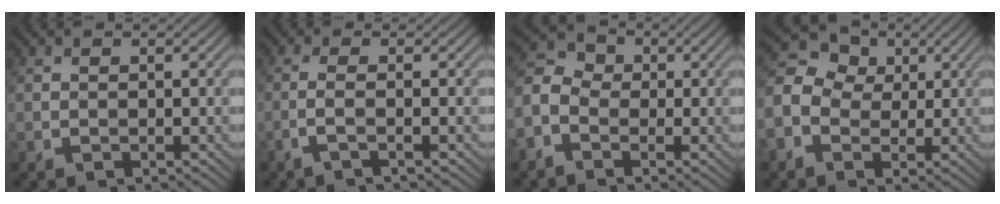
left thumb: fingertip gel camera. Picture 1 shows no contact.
{"total": 2.0, "force": [-1.0, -0.2, 1.7], "torque": [-0.037, 0.011, -0.031]}
{"total": 5.1, "force": [-2.1, 3.7, 2.8], "torque": [-0.080, 0.010, -0.061]}
{"total": 9.2, "force": [-0.1, 7.5, 5.3], "torque": [-0.145, 0.018, -0.016]}